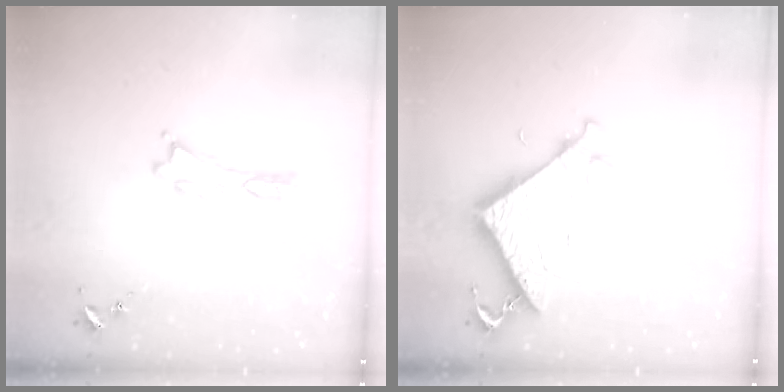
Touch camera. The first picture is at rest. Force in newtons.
{"total": 7.5, "press": 7.5, "slide": 0.5}